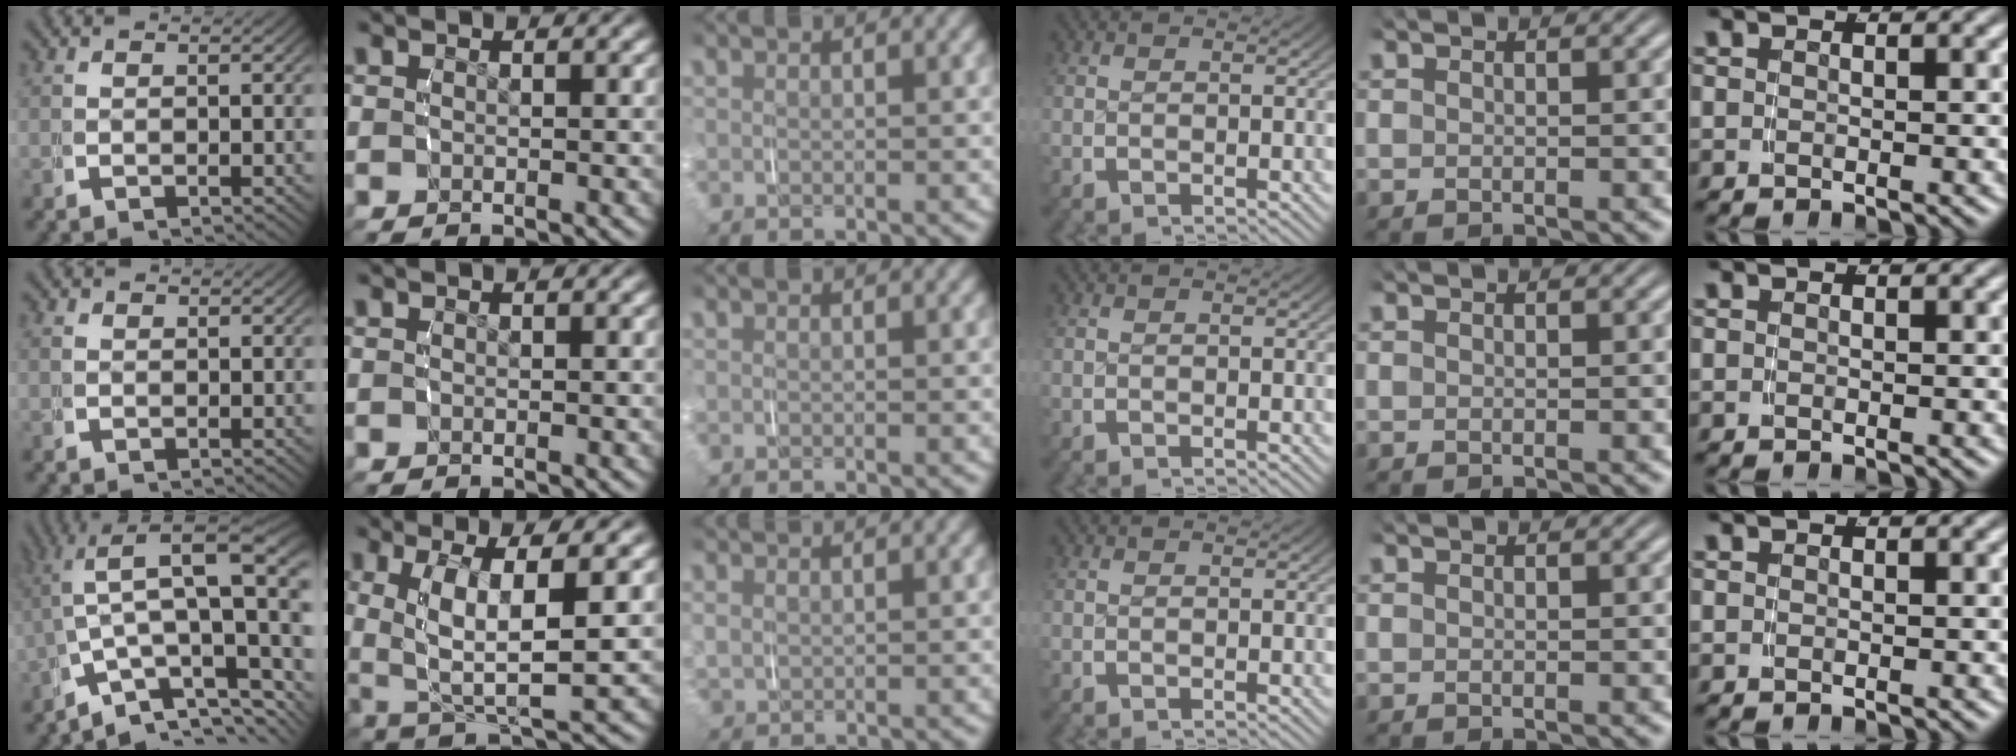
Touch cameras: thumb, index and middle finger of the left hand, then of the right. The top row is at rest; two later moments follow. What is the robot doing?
{"motion": "grasp_and_lifting", "object": "shirt"}